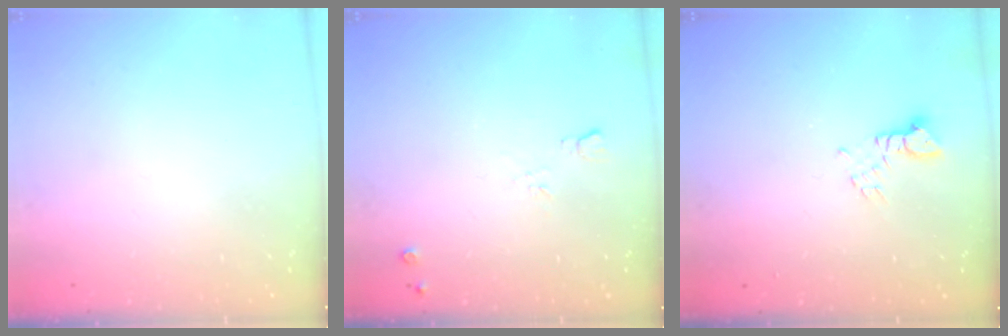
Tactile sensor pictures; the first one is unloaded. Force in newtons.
{"total": 5.2, "press": 5.1, "slide": 1.1}
{"total": 2.6, "press": 2.5, "slide": 0.4}